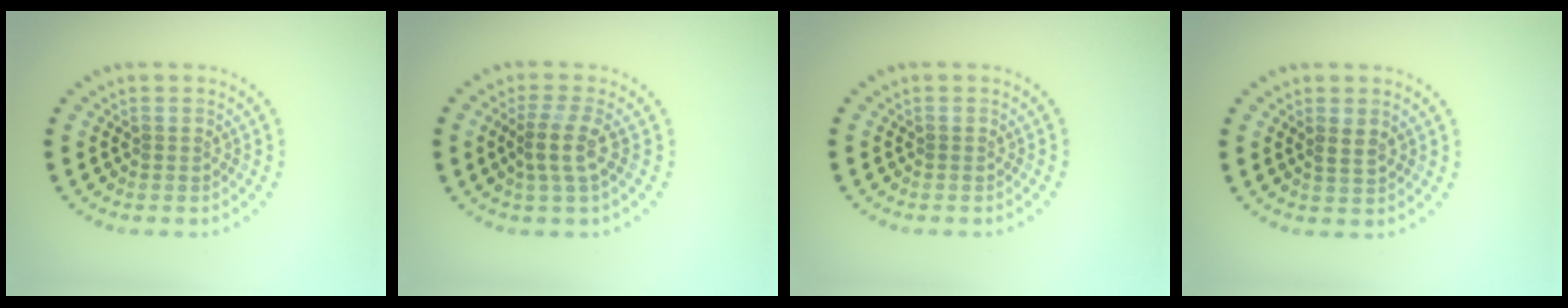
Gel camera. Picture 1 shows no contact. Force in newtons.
{"total": 2.6, "press": 2.0, "slide": 1.8}
{"total": 0.0}
{"total": 0.7, "press": 0.5, "slide": 0.5}